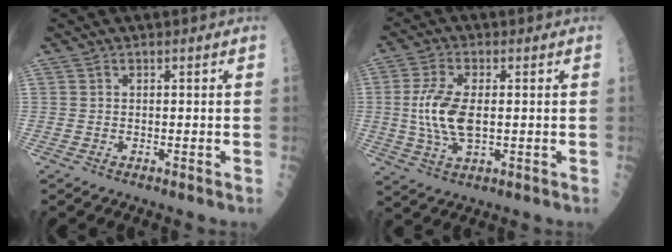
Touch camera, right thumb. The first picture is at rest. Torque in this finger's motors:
{"motor_torque": [0.63, 2.21, 0.88, 0.06, 0.39]}